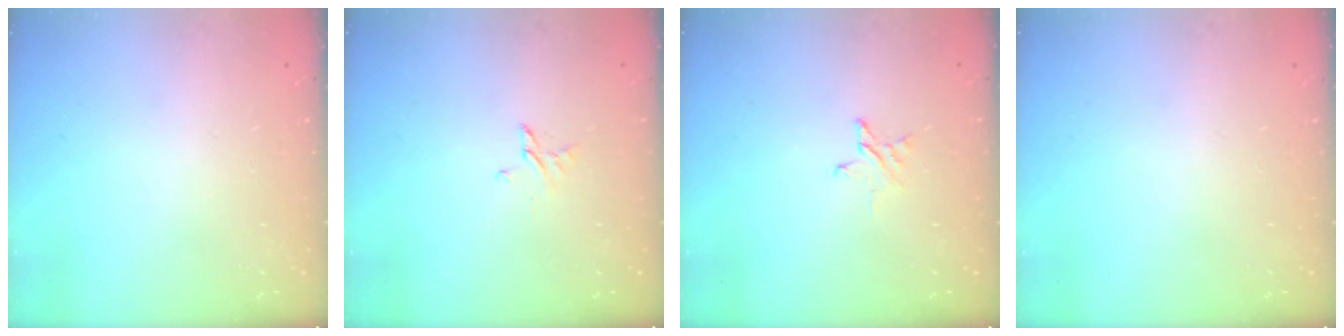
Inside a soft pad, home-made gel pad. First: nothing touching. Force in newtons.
{"total": 2.6, "press": 2.6, "slide": 0.3}
{"total": 3.0, "press": 3.0, "slide": 0.3}
{"total": 0.0}